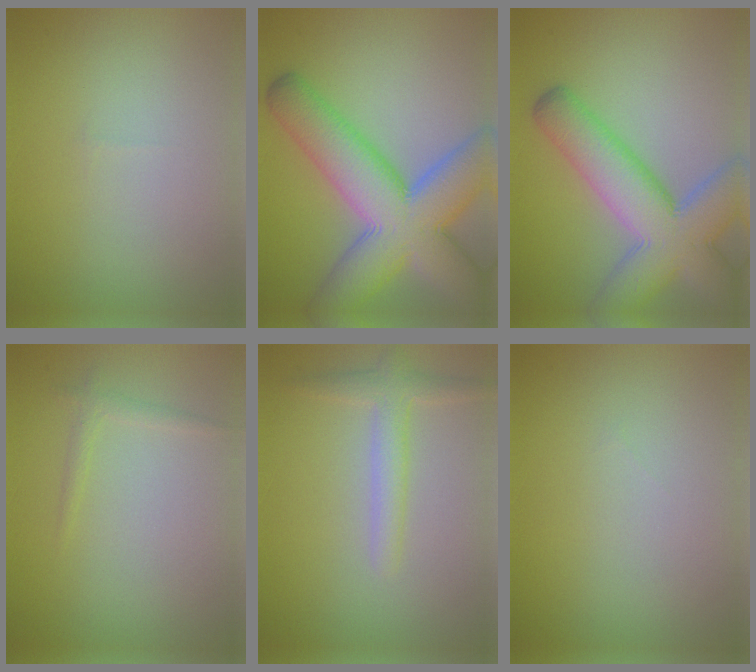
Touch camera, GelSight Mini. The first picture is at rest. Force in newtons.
{"total": 12.0, "press": 12.0, "slide": 0.7}
{"total": 9.5, "press": 9.5, "slide": 0.6}
{"total": 0.9, "press": 0.9, "slide": 0.1}
{"total": 2.4, "press": 2.4, "slide": 0.1}
{"total": 0.0}